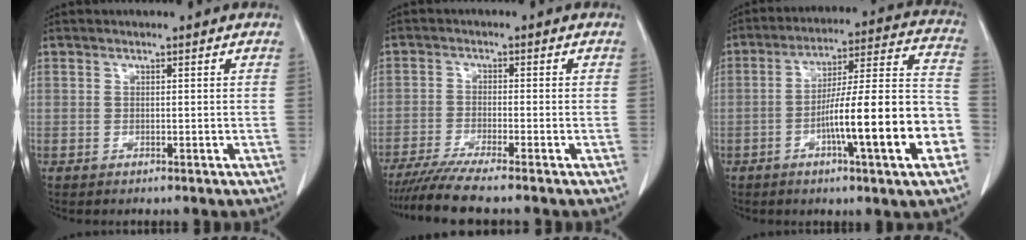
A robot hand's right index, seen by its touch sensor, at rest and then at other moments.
{"total": 6.3, "force": [-5.4, -1.2, 3.0], "torque": [-0.046, -0.020, -0.094]}
{"total": 18.4, "force": [-6.0, 0.7, 17.4], "torque": [-0.233, 0.017, -0.087]}